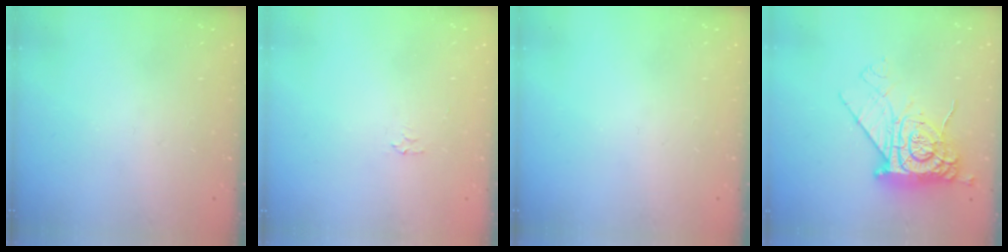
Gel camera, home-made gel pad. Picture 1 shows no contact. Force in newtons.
{"total": 2.3, "press": 2.3, "slide": 0.4}
{"total": 0.0}
{"total": 13.3, "press": 13.3, "slide": 1.0}